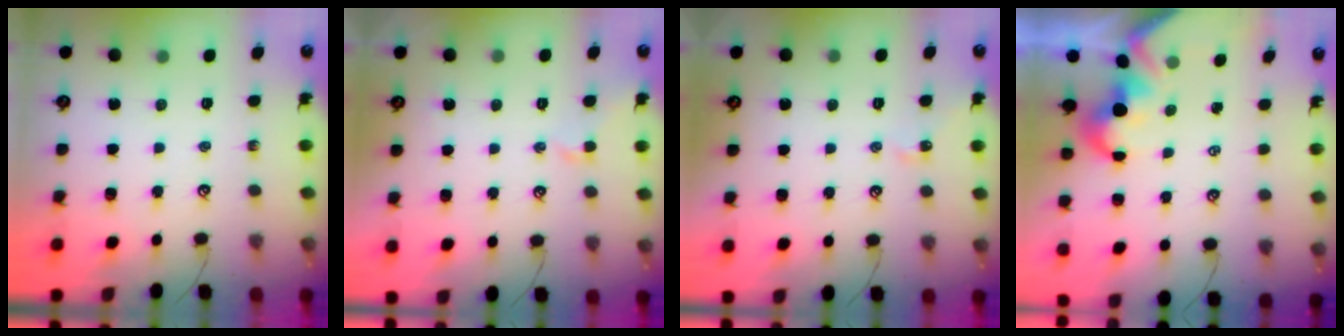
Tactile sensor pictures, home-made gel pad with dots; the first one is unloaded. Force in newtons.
{"total": 0.9, "press": 0.7, "slide": 0.6}
{"total": 2.2, "press": 2.1, "slide": 0.6}
{"total": 1.9, "press": 1.8, "slide": 0.7}